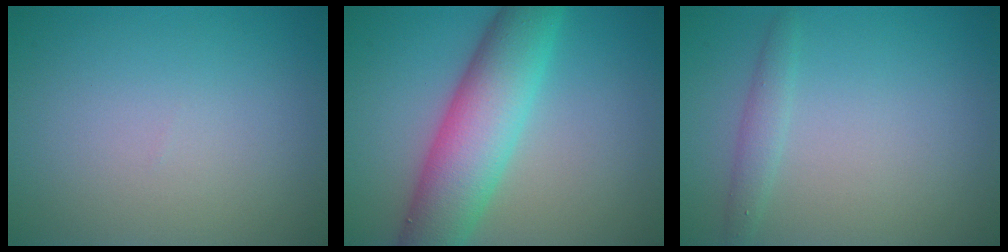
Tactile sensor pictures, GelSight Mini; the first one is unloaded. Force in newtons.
{"total": 8.3, "press": 8.3, "slide": 0.1}
{"total": 1.5, "press": 1.5, "slide": 0.0}